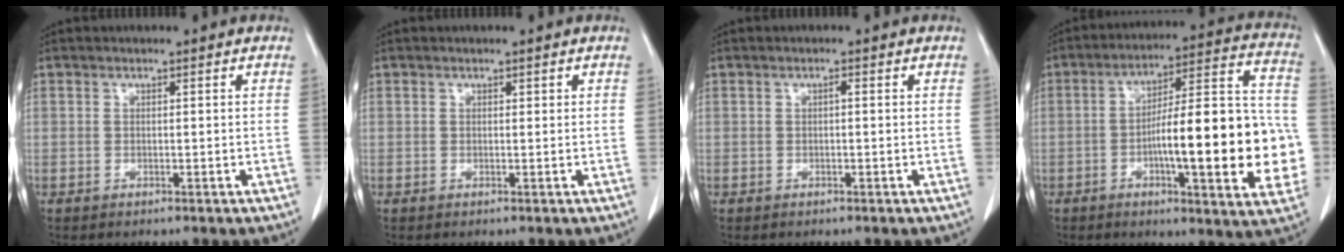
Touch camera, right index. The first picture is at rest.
{"total": 0.0}
{"total": 0.5, "force": [0.0, 0.1, 0.5], "torque": [-0.010, 0.002, 0.000]}
{"total": 21.7, "force": [-3.9, 4.0, 21.0], "torque": [-0.251, 0.028, -0.049]}